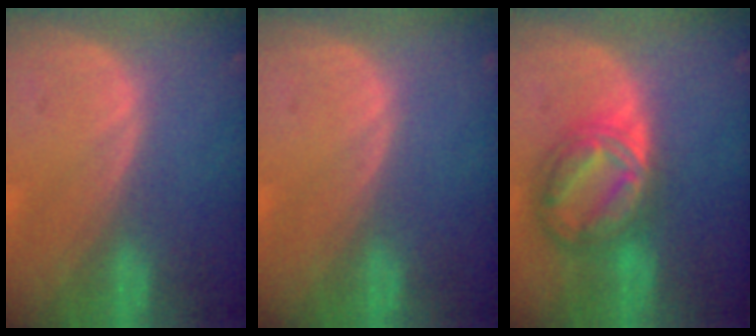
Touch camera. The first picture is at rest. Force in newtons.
{"total": 0.0}
{"total": 8.8, "press": 8.7, "slide": 0.8}